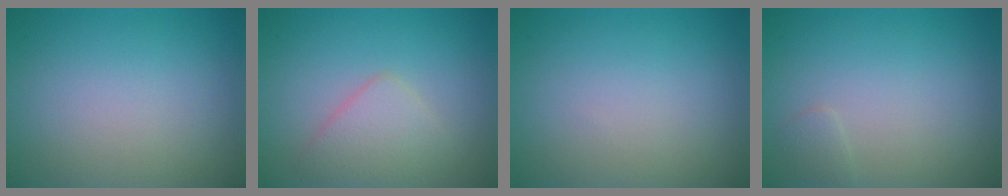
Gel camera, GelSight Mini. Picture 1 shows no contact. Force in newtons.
{"total": 2.7, "press": 2.7, "slide": 0.2}
{"total": 0.0}
{"total": 0.8, "press": 0.8, "slide": 0.0}